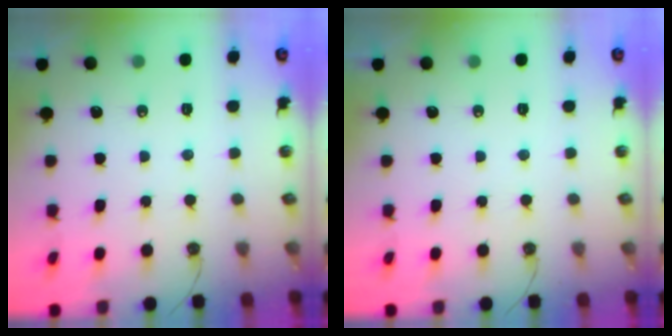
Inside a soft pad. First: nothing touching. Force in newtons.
{"total": 0.0}